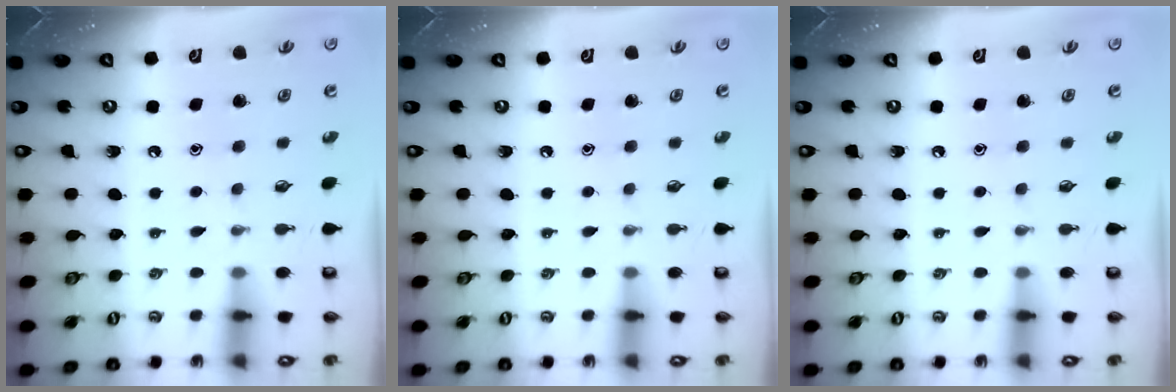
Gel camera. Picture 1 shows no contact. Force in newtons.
{"total": 0.0}
{"total": 0.0}